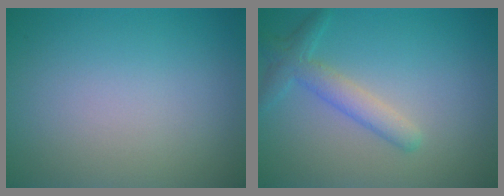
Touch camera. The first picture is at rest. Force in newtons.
{"total": 2.8, "press": 2.8, "slide": 0.1}